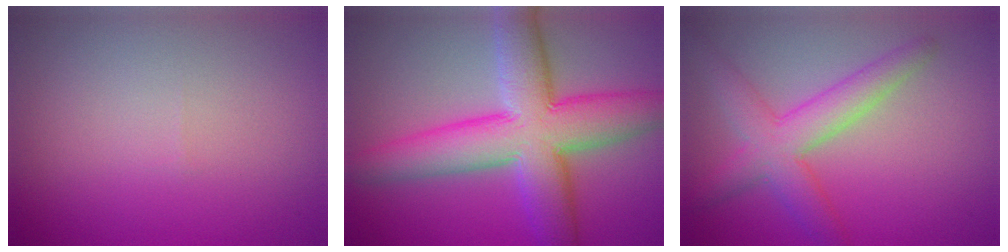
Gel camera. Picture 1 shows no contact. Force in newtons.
{"total": 10.2, "press": 10.2, "slide": 0.2}
{"total": 4.9, "press": 4.9, "slide": 0.2}